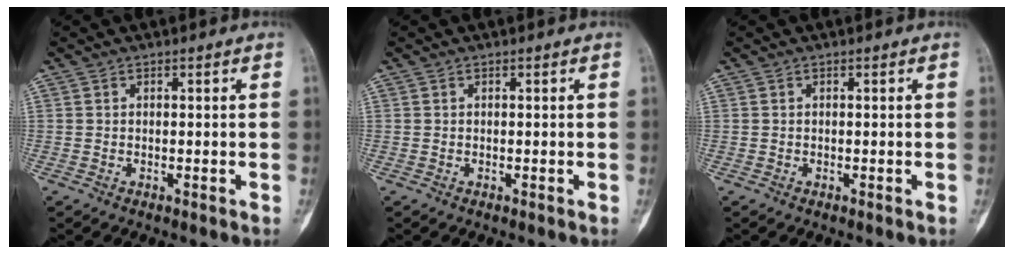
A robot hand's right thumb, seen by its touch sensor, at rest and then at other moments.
{"total": 0.0}
{"total": 0.0}